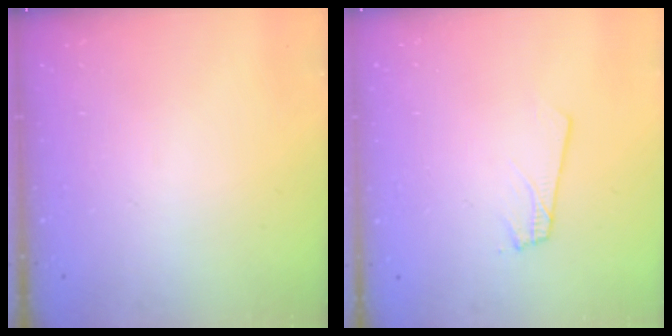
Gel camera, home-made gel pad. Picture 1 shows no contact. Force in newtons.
{"total": 1.8, "press": 1.8, "slide": 0.1}